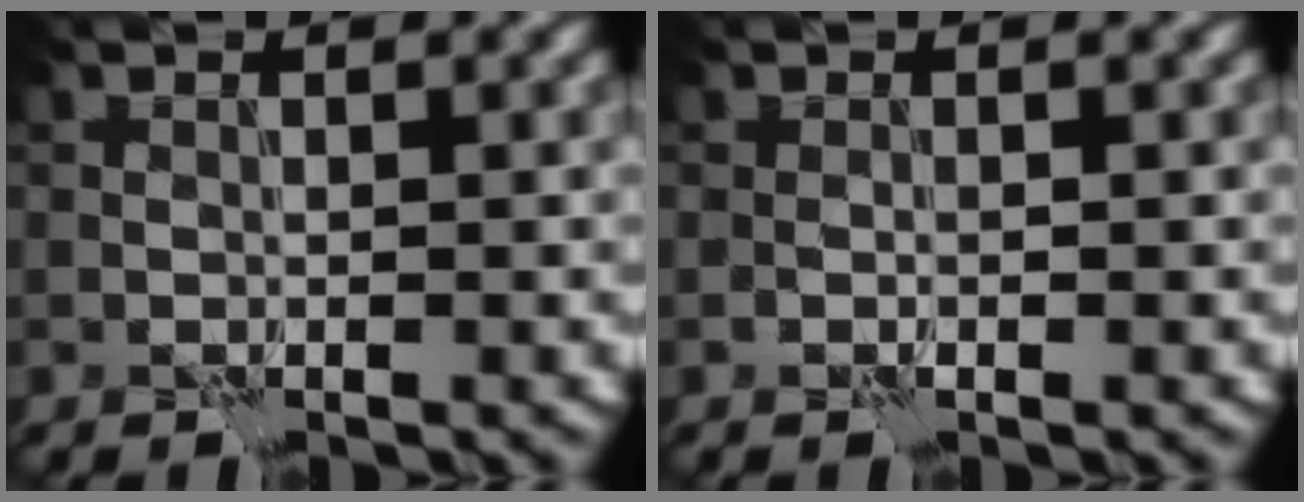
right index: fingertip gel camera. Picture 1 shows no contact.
{"total": 0.7, "force": [-0.3, 0.3, 0.6], "torque": [-0.014, 0.001, -0.006]}